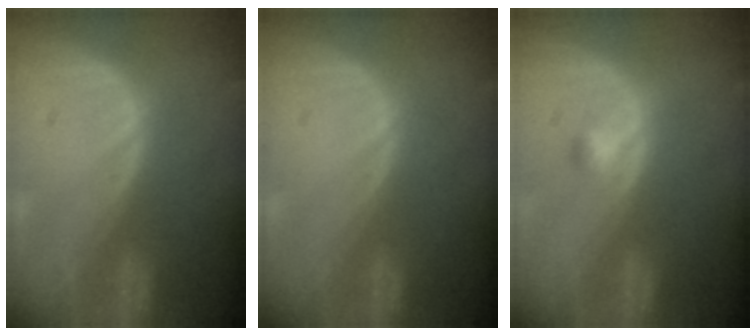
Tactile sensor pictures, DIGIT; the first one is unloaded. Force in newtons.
{"total": 0.0}
{"total": 1.8, "press": 1.6, "slide": 0.9}